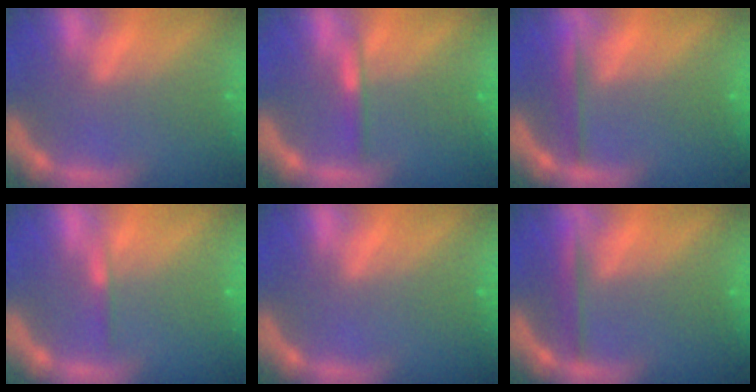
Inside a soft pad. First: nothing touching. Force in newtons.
{"total": 1.4}
{"total": 2.0}
{"total": 0.9}
{"total": 0.0}
{"total": 2.0}